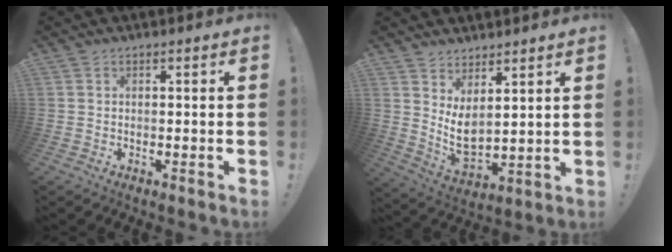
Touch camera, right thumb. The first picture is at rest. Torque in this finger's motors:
{"motor_torque": [0.24, 1.25, 0.08, -0.08, 0.25]}